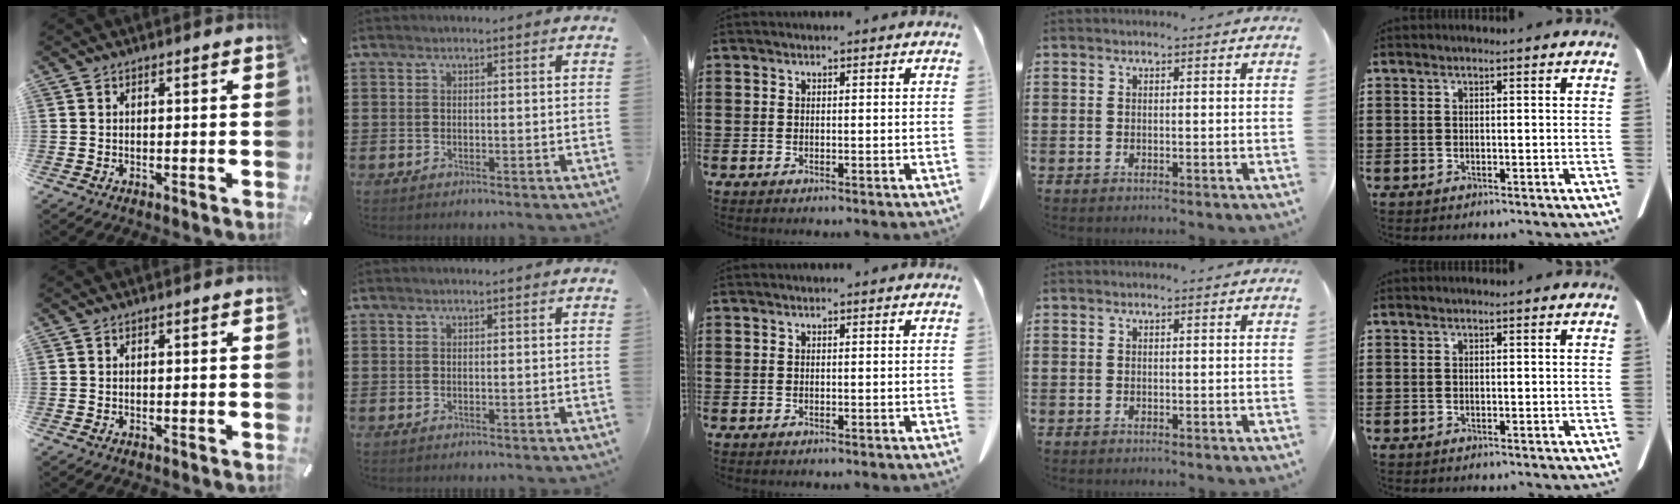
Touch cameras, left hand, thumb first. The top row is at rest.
{}